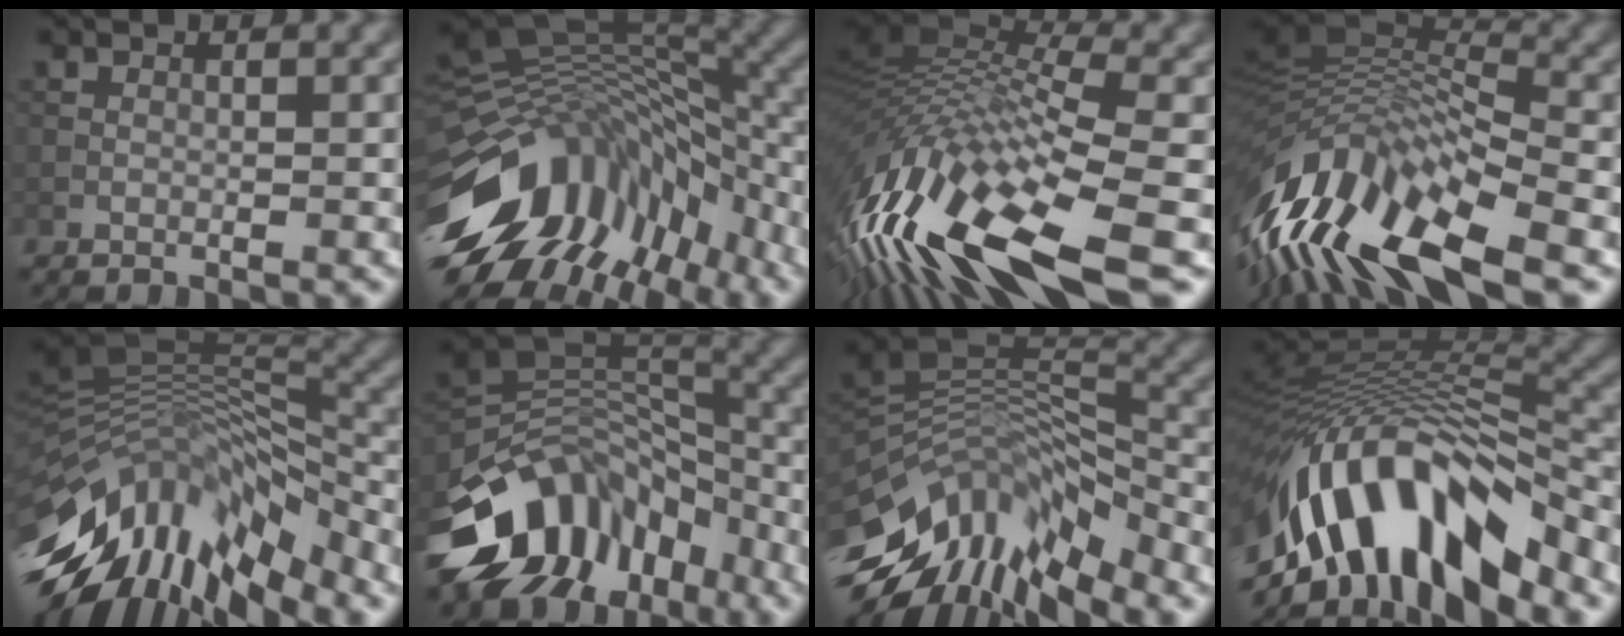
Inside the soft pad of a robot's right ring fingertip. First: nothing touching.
{"total": 15.1, "force": [-6.9, 8.7, 10.3], "torque": [-0.207, 0.006, -0.122]}
{"total": 15.9, "force": [-5.3, 4.9, 14.2], "torque": [-0.293, 0.002, -0.084]}
{"total": 14.1, "force": [-6.0, 5.3, 11.6], "torque": [-0.228, 0.020, -0.110]}
{"total": 14.3, "force": [-7.3, 6.1, 10.6], "torque": [-0.205, 0.014, -0.135]}
{"total": 11.8, "force": [-6.2, 8.1, 6.0], "torque": [-0.105, 0.019, -0.120]}
{"total": 12.4, "force": [-7.9, 5.4, 7.8], "torque": [-0.159, 0.017, -0.144]}
{"total": 14.8, "force": [-7.6, 6.0, 11.2], "torque": [-0.216, 0.021, -0.126]}